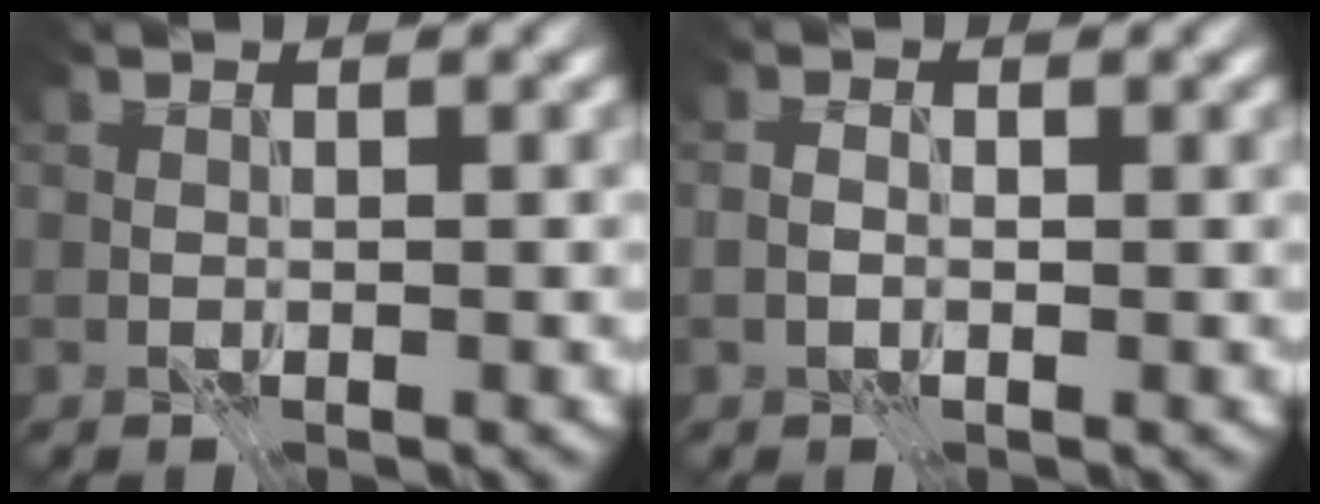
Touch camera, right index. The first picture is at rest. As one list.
[{"total": 1.3, "force": [-0.3, 0.8, 1.0], "torque": [-0.021, 0.003, -0.008]}]